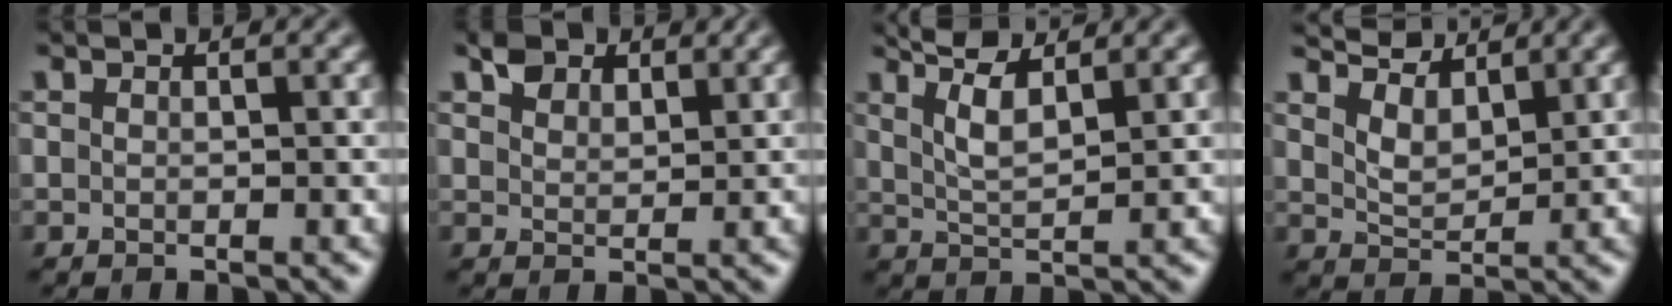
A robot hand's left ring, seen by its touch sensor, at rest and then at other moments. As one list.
[{"total": 2.6, "force": [1.9, 1.5, 0.9], "torque": [-0.020, 0.003, 0.035]}, {"total": 4.8, "force": [3.5, 1.1, 3.1], "torque": [-0.057, 0.016, 0.057]}, {"total": 4.4, "force": [3.8, 1.5, 1.9], "torque": [-0.044, 0.001, 0.059]}]